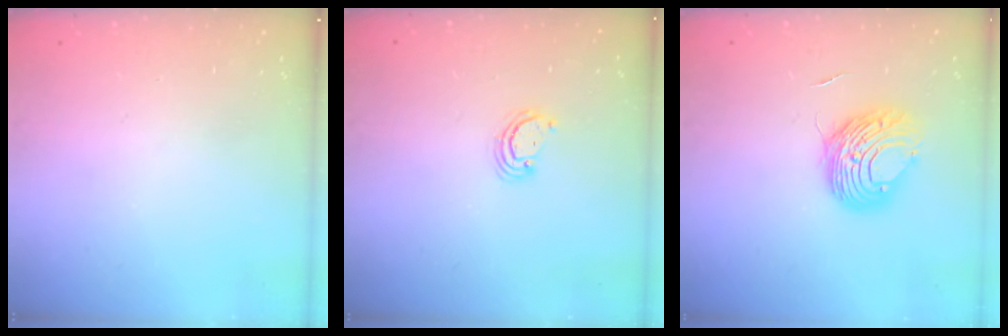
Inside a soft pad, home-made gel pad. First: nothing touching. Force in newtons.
{"total": 2.5, "press": 2.5, "slide": 0.3}
{"total": 9.2, "press": 9.2, "slide": 1.1}